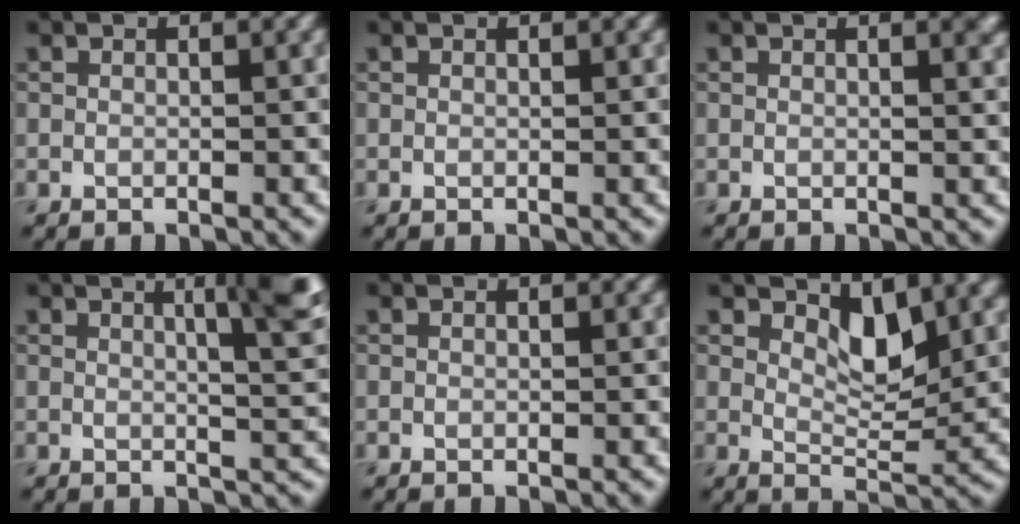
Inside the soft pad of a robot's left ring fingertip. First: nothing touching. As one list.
[{"total": 0.0}, {"total": 1.9, "force": [0.9, 0.7, 1.4], "torque": [-0.006, 0.005, 0.010]}, {"total": 5.4, "force": [2.1, 1.2, 4.8], "torque": [-0.050, 0.005, 0.027]}, {"total": 0.0}, {"total": 4.6, "force": [2.5, 2.2, 3.2], "torque": [-0.057, -0.015, 0.036]}]